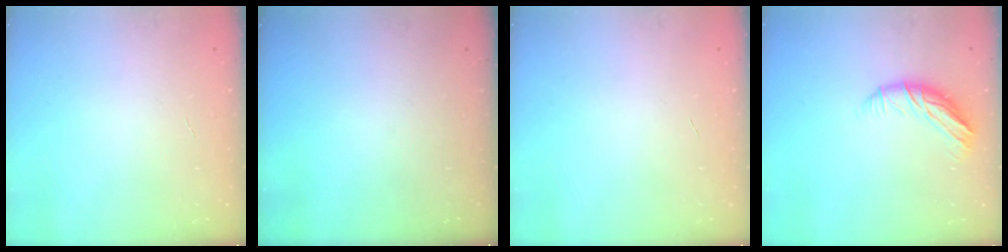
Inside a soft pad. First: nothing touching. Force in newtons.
{"total": 0.0}
{"total": 0.0}
{"total": 11.3, "press": 11.2, "slide": 1.9}